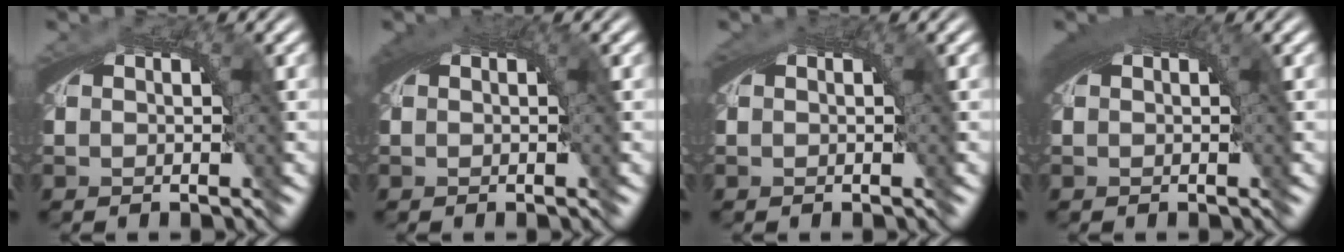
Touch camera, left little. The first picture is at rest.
{"total": 1.6, "force": [0.6, 0.2, 1.5], "torque": [-0.021, 0.005, 0.010]}
{"total": 0.6, "force": [0.2, -0.1, 0.5], "torque": [-0.008, 0.002, 0.005]}
{"total": 2.4, "force": [1.0, 0.6, 2.1], "torque": [-0.026, 0.008, 0.014]}